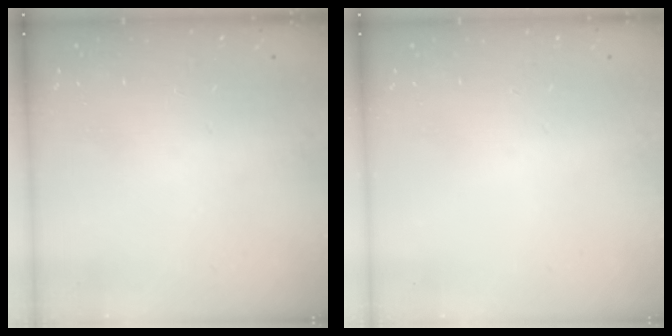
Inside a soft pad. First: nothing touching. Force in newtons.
{"total": 0.0}